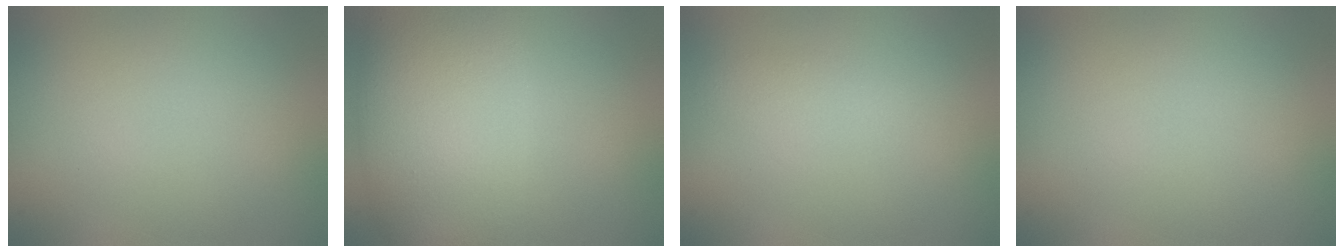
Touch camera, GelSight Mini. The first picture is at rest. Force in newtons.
{"total": 9.3, "press": 9.3, "slide": 0.5}
{"total": 1.4, "press": 1.4, "slide": 0.1}
{"total": 0.0}